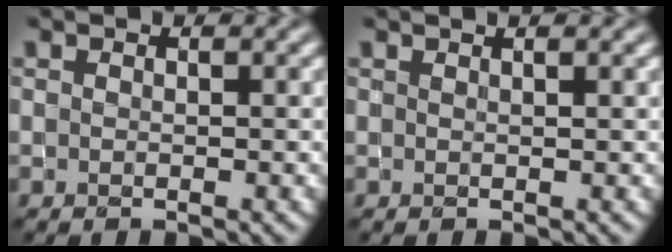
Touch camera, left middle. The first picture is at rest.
{"total": 2.0, "force": [1.3, 0.7, 1.4], "torque": [-0.010, -0.002, 0.000]}